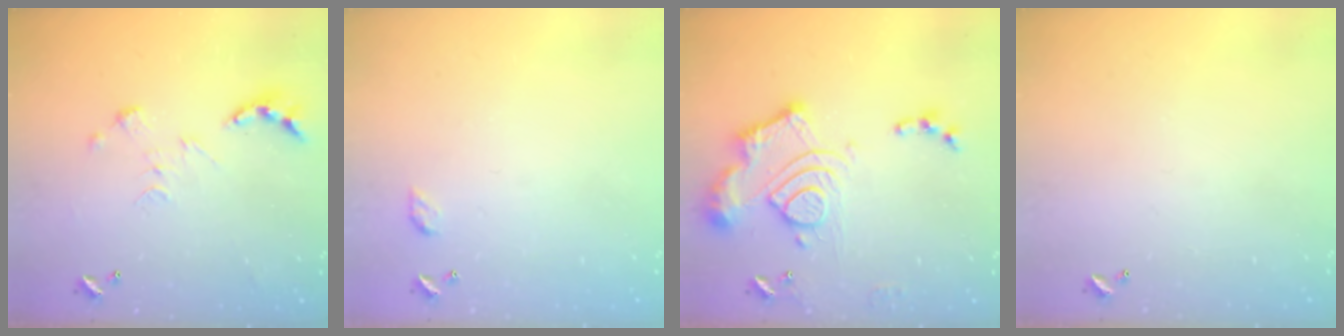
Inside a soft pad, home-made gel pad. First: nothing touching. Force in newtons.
{"total": 3.2, "press": 3.2, "slide": 0.4}
{"total": 16.2, "press": 16.1, "slide": 1.9}
{"total": 0.0}